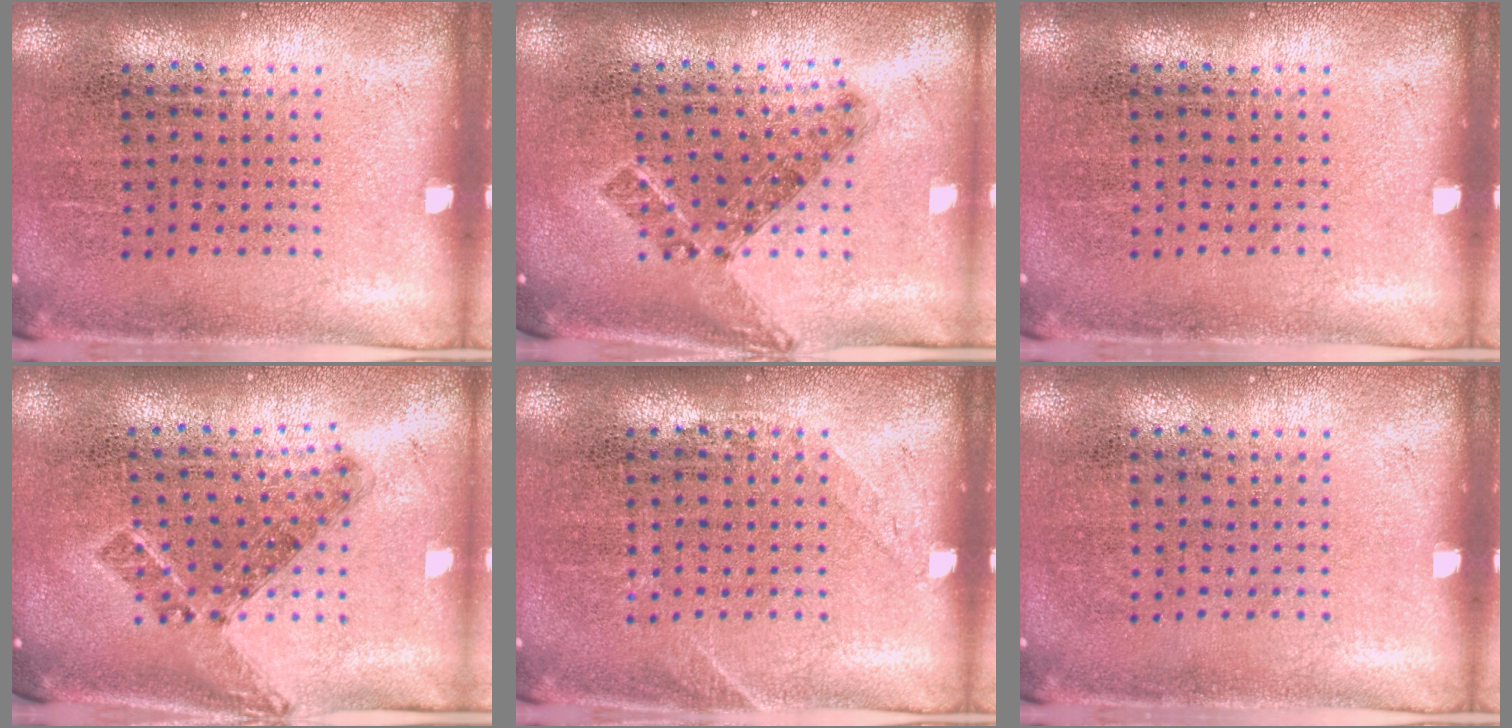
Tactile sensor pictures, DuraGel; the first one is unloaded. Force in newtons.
{"total": 0.8, "press": 0.7, "slide": 0.4}
{"total": 0.0}
{"total": 0.8, "press": 0.7, "slide": 0.4}
{"total": 1.0, "press": 1.0, "slide": 0.2}
{"total": 0.0}